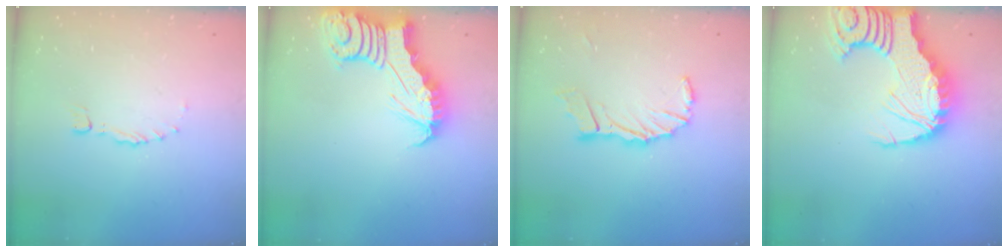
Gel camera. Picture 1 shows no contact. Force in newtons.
{"total": 6.8, "press": 6.8, "slide": 0.9}
{"total": 10.9, "press": 10.7, "slide": 1.7}
{"total": 15.9, "press": 15.8, "slide": 1.9}